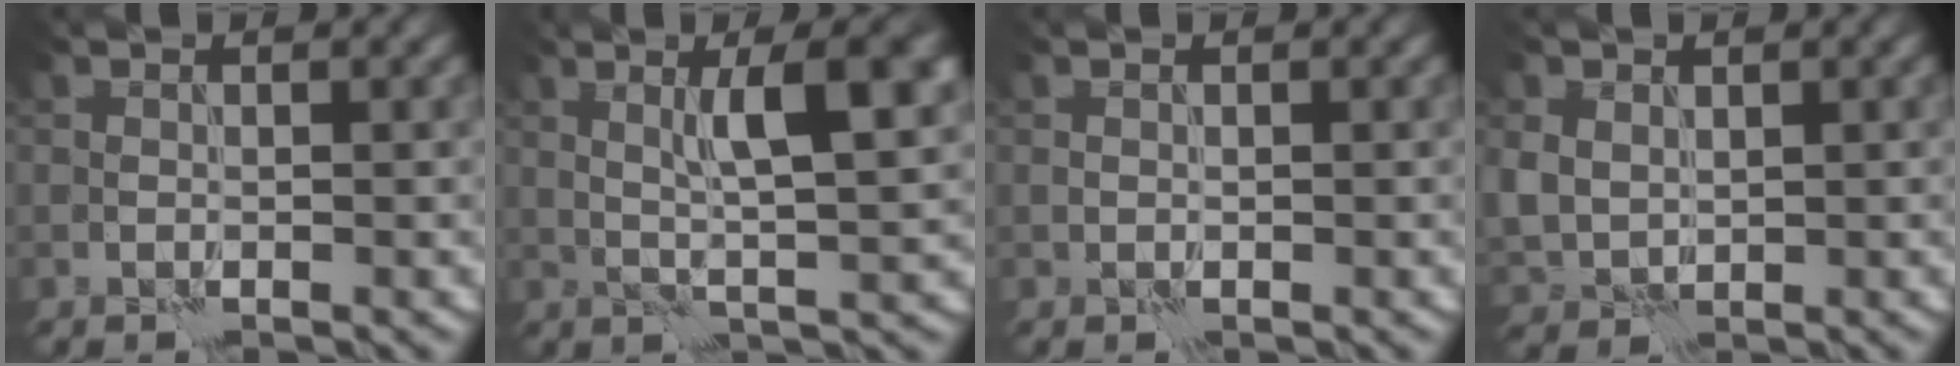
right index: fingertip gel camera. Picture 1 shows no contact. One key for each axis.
{"total": 6.5, "fx": 1.6, "fy": 1.2, "fz": 6.2, "tx": -0.090, "ty": 0.009, "tz": 0.027}
{"total": 0.0}
{"total": 2.6, "fx": 0.6, "fy": 2.2, "fz": 1.2, "tx": -0.036, "ty": -0.001, "tz": 0.014}